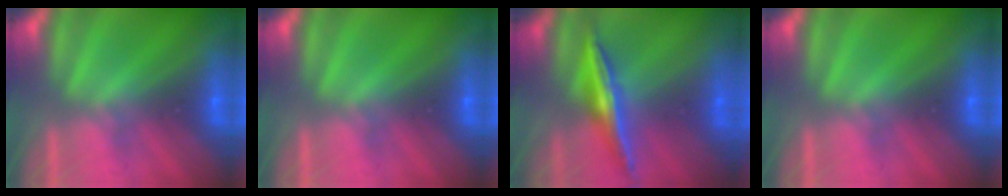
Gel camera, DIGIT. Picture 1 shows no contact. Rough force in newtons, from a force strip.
{"total": 0.0}
{"total": 1.6}
{"total": 0.0}